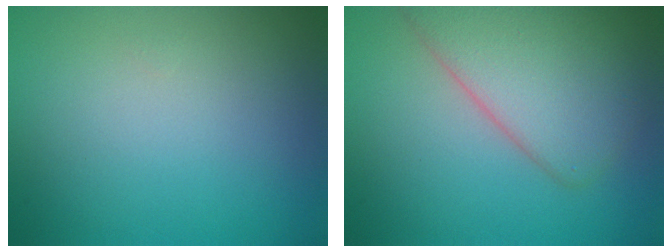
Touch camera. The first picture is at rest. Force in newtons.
{"total": 6.4, "press": 6.4, "slide": 0.4}